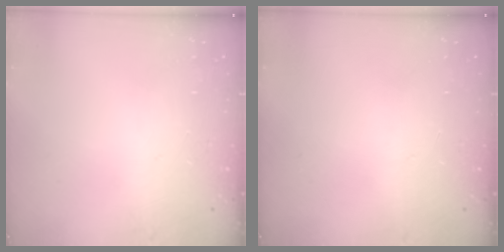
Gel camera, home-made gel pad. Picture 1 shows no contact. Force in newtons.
{"total": 0.0}